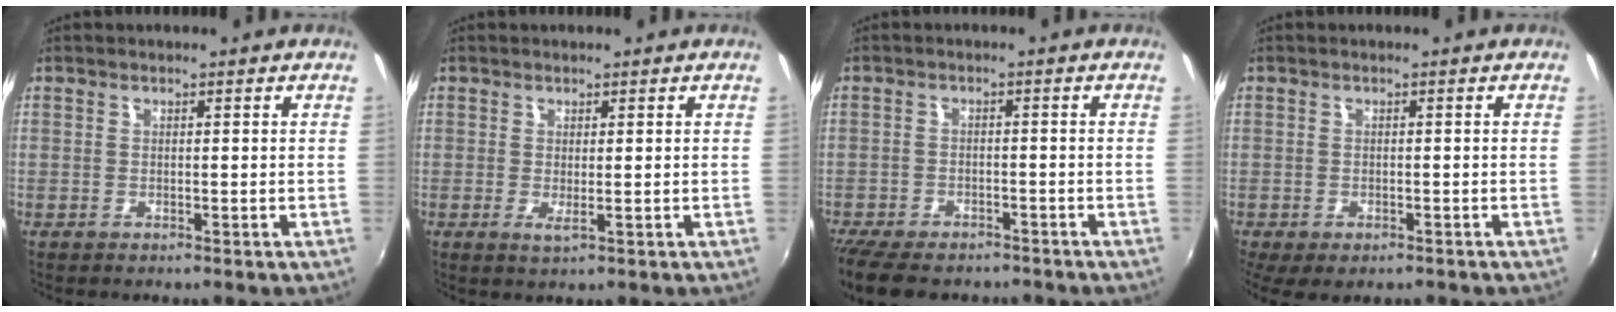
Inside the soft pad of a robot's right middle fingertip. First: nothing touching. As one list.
[{"total": 1.6, "force": [0.0, 0.2, 1.6], "torque": [-0.030, -0.007, -0.001]}, {"total": 11.4, "force": [-9.4, 4.4, 4.9], "torque": [-0.120, -0.029, -0.150]}, {"total": 5.6, "force": [-3.5, 2.7, 3.4], "torque": [-0.075, -0.030, -0.051]}]